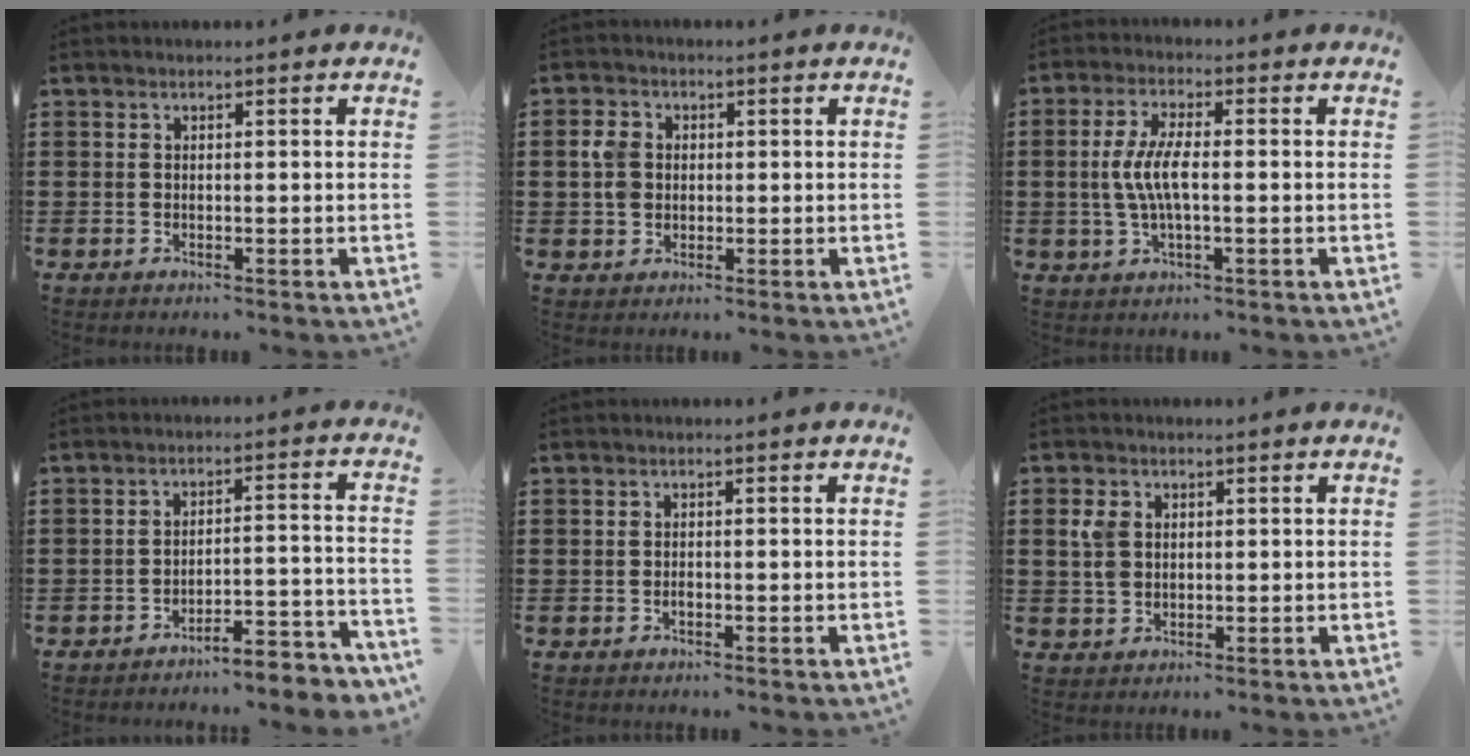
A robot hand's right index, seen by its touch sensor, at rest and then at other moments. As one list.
[{"total": 3.7, "force": [0.3, 3.1, 2.0], "torque": [-0.056, 0.010, 0.000]}, {"total": 6.0, "force": [-0.5, 1.9, 5.7], "torque": [-0.130, -0.005, -0.019]}, {"total": 4.4, "force": [-4.2, 0.0, 1.4], "torque": [-0.027, -0.004, -0.086]}, {"total": 0.8, "force": [-0.3, 0.5, 0.6], "torque": [-0.012, -0.002, -0.005]}, {"total": 3.5, "force": [0.9, 2.7, 2.1], "torque": [-0.057, 0.009, 0.013]}]